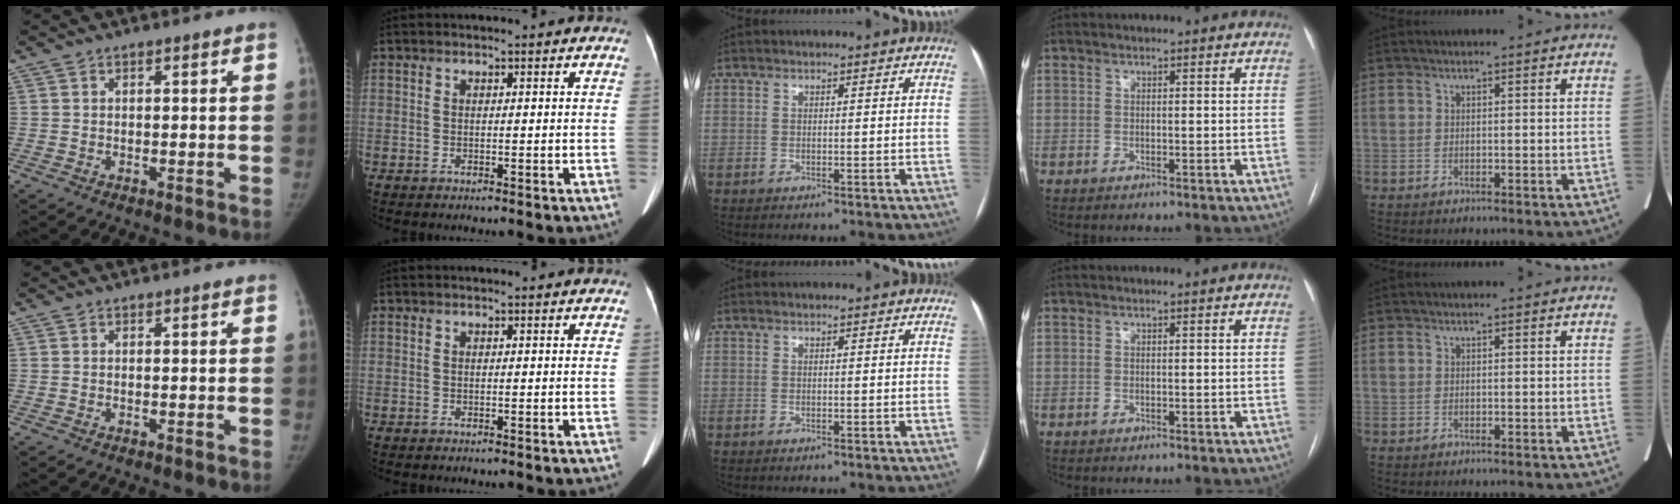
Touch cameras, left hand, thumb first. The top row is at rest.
{}